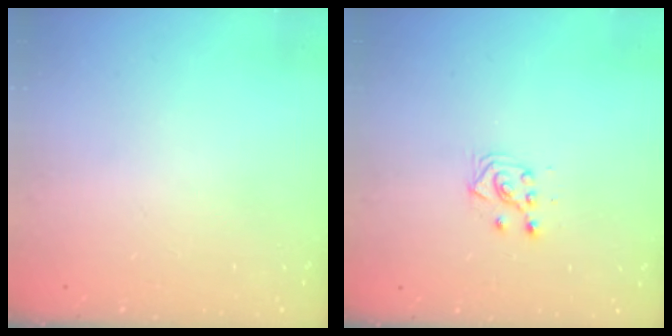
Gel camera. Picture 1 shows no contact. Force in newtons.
{"total": 3.7, "press": 3.6, "slide": 0.9}